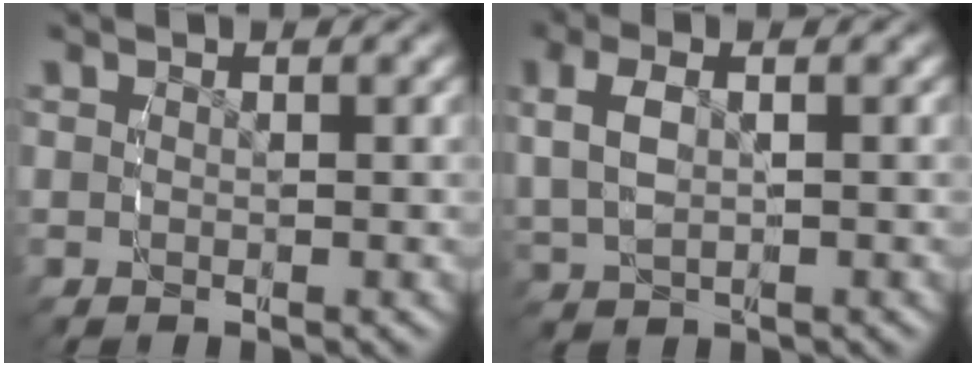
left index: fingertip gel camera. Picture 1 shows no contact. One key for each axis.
{"total": 3.8, "fx": 0.9, "fy": 2.3, "fz": 2.9, "tx": -0.066, "ty": 0.000, "tz": 0.025}